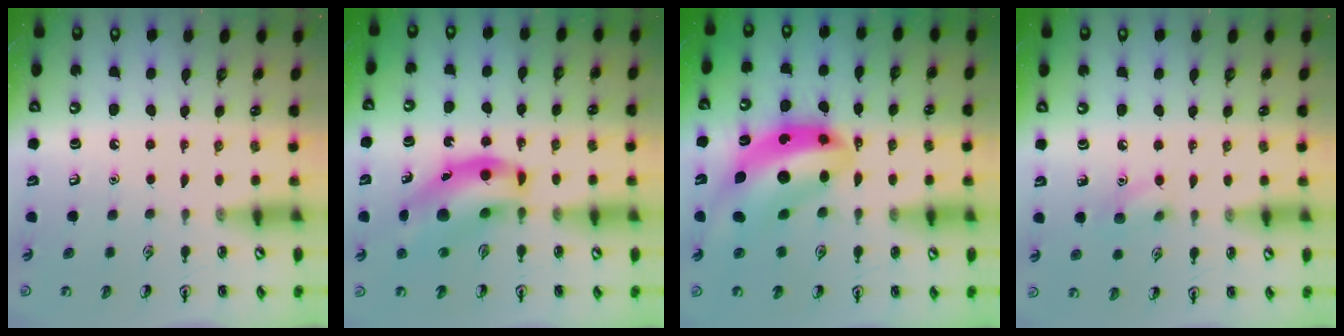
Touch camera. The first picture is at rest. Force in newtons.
{"total": 12.8, "press": 12.4, "slide": 3.5}
{"total": 13.6, "press": 12.9, "slide": 4.3}
{"total": 6.6, "press": 6.3, "slide": 2.0}